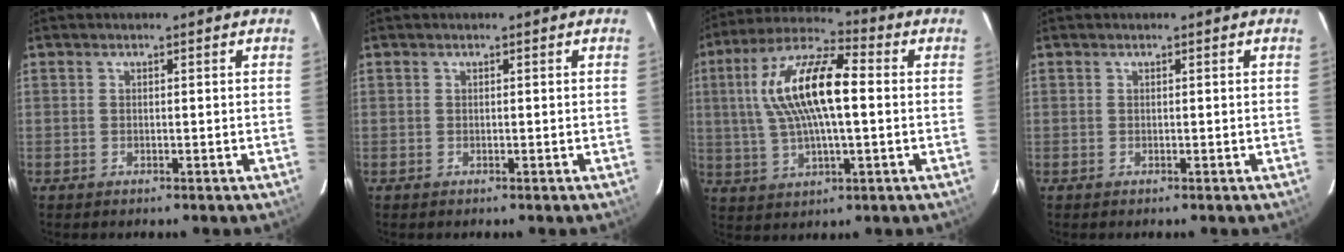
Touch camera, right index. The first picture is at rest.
{"total": 0.0}
{"total": 15.9, "force": [1.8, 5.1, 15.0], "torque": [-0.291, 0.021, 0.028]}
{"total": 0.0}